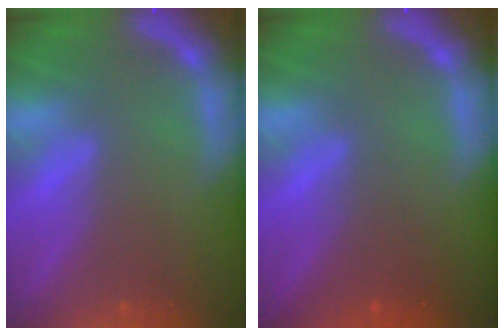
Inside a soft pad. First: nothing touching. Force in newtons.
{"total": 1.9}